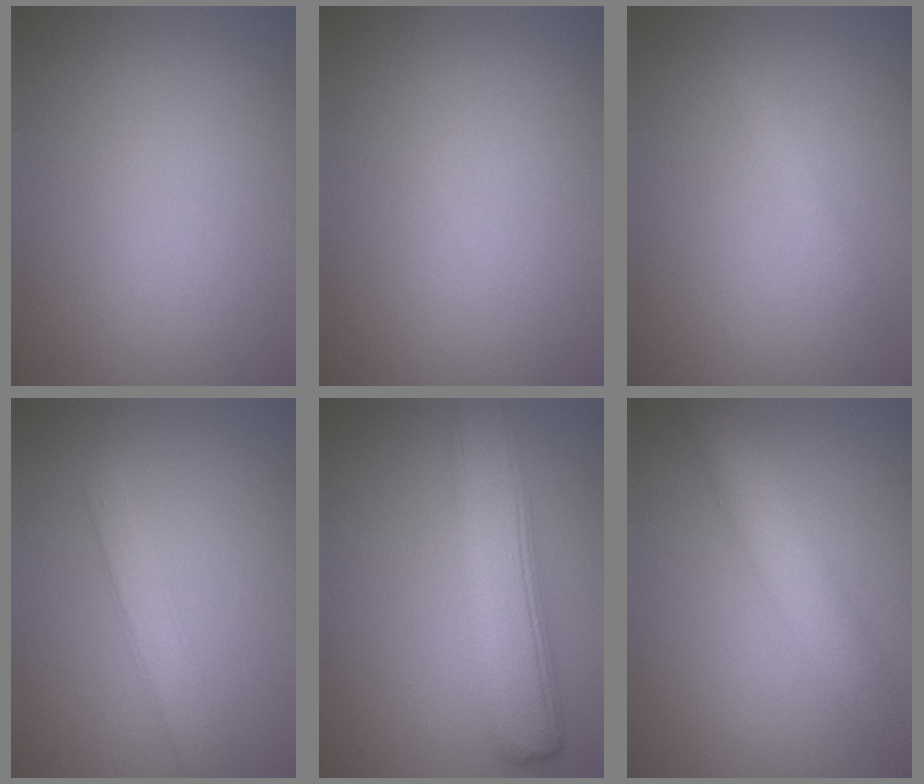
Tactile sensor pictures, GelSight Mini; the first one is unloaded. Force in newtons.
{"total": 0.0}
{"total": 1.1, "press": 1.1, "slide": 0.2}
{"total": 2.4, "press": 2.4, "slide": 0.1}
{"total": 7.1, "press": 7.1, "slide": 0.6}
{"total": 4.5, "press": 4.5, "slide": 0.2}